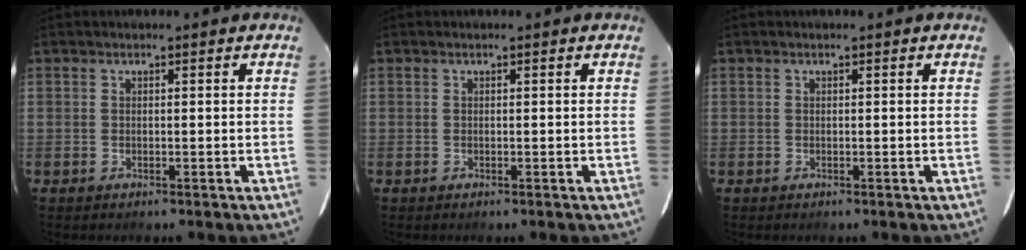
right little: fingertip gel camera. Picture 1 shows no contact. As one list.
[{"total": 0.0}, {"total": 0.0}]